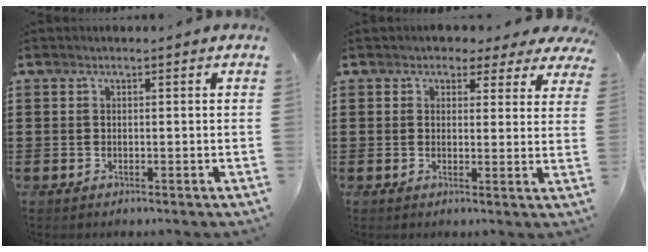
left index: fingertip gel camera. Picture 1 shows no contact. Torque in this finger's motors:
{"motor_torque": [1.12, -1.02, 0.59, 0.08]}